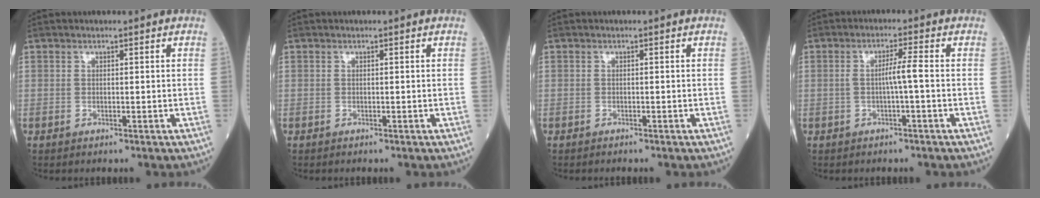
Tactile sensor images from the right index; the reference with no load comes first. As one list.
[{"total": 0.0}, {"total": 0.7, "force": [-0.6, 0.1, 0.2], "torque": [-0.008, -0.001, -0.010]}, {"total": 2.9, "force": [-0.5, -0.5, 2.8], "torque": [-0.051, 0.006, -0.007]}]